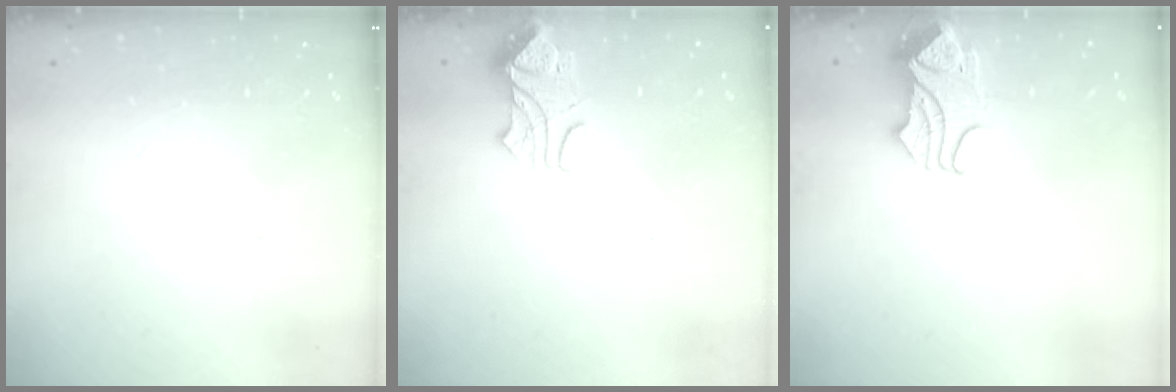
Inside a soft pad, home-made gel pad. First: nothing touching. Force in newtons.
{"total": 1.1, "press": 0.7, "slide": 0.9}
{"total": 2.0, "press": 1.8, "slide": 1.0}